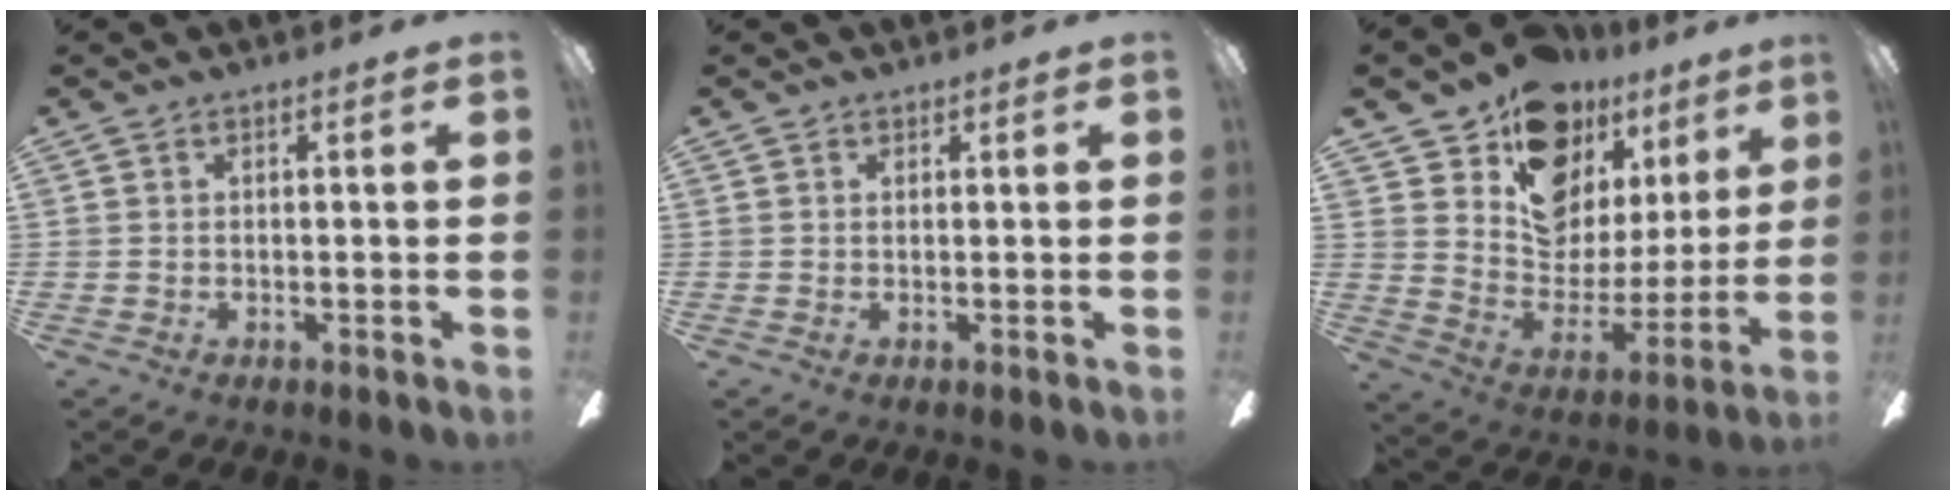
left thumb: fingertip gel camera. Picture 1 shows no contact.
{"total": 0.8, "force": [0.7, 0.5, 0.0], "torque": [-0.002, 0.000, 0.013]}
{"total": 17.0, "force": [12.7, 10.1, 4.8], "torque": [-0.086, -0.100, 0.237]}